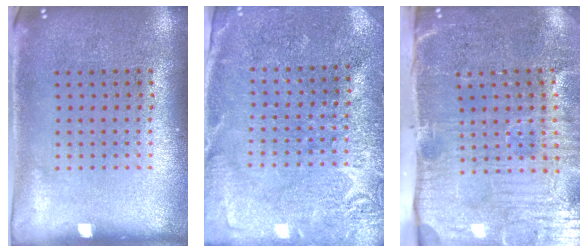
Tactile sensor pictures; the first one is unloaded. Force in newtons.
{"total": 2.8, "press": 2.8, "slide": 0.1}
{"total": 5.3, "press": 4.4, "slide": 2.9}